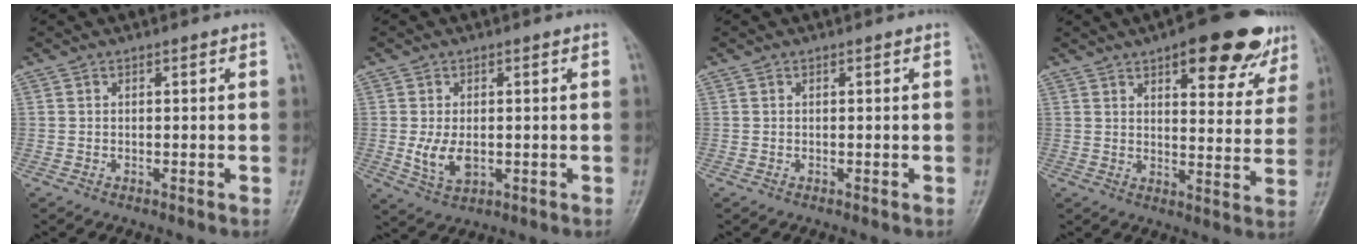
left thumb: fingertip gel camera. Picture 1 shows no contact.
{"total": 5.3, "force": [-0.4, 3.2, 4.2], "torque": [-0.078, -0.013, -0.001]}
{"total": 0.0}
{"total": 16.7, "force": [10.2, 6.5, 11.6], "torque": [-0.103, -0.037, 0.131]}